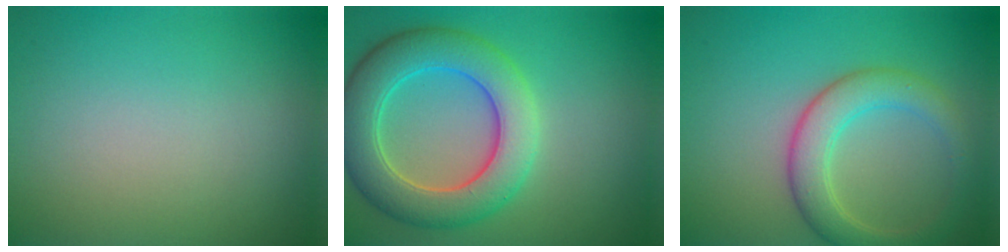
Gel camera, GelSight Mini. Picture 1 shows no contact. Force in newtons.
{"total": 7.5, "press": 7.4, "slide": 0.6}
{"total": 4.4, "press": 4.4, "slide": 0.3}